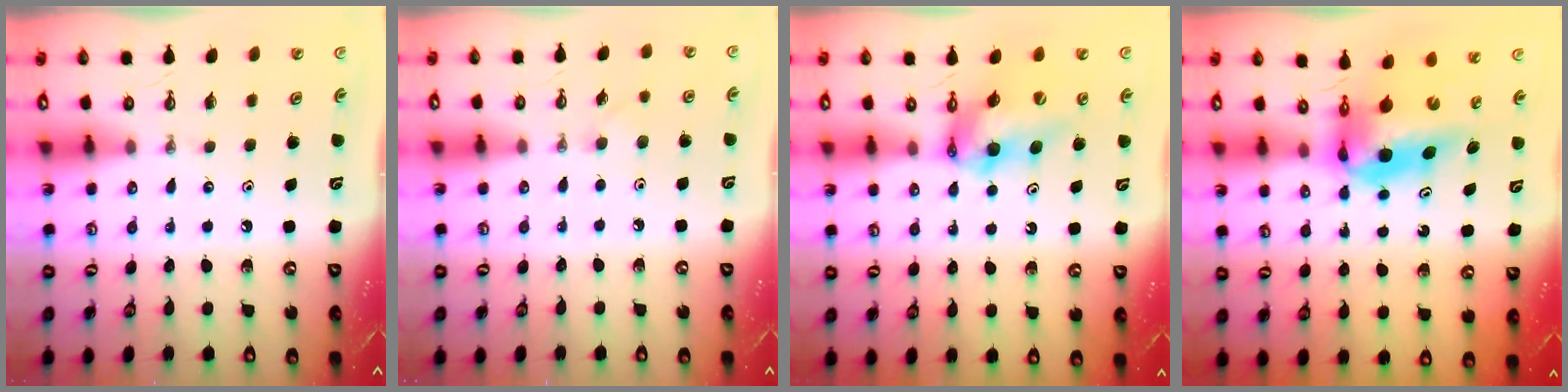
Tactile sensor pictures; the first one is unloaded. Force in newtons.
{"total": 4.2, "press": 4.0, "slide": 1.2}
{"total": 11.6, "press": 11.5, "slide": 1.4}
{"total": 8.4, "press": 8.3, "slide": 1.5}